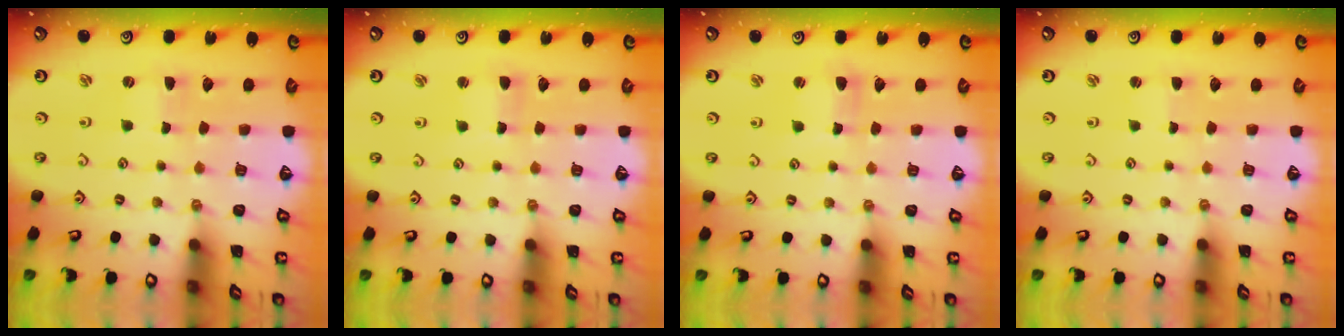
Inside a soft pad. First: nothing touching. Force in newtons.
{"total": 1.7, "press": 1.7, "slide": 0.3}
{"total": 3.3, "press": 3.3, "slide": 0.4}
{"total": 1.1, "press": 1.1, "slide": 0.2}